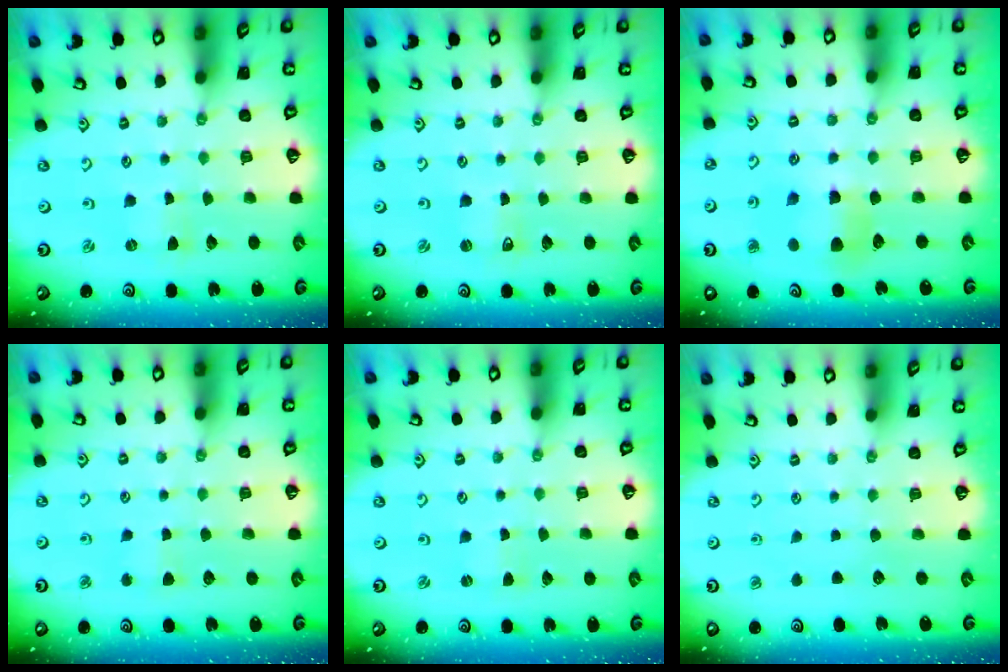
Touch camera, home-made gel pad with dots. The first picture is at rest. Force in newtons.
{"total": 1.2, "press": 1.2, "slide": 0.1}
{"total": 6.6, "press": 6.6, "slide": 0.4}
{"total": 2.1, "press": 2.0, "slide": 0.4}
{"total": 0.9, "press": 0.9, "slide": 0.2}
{"total": 0.0}